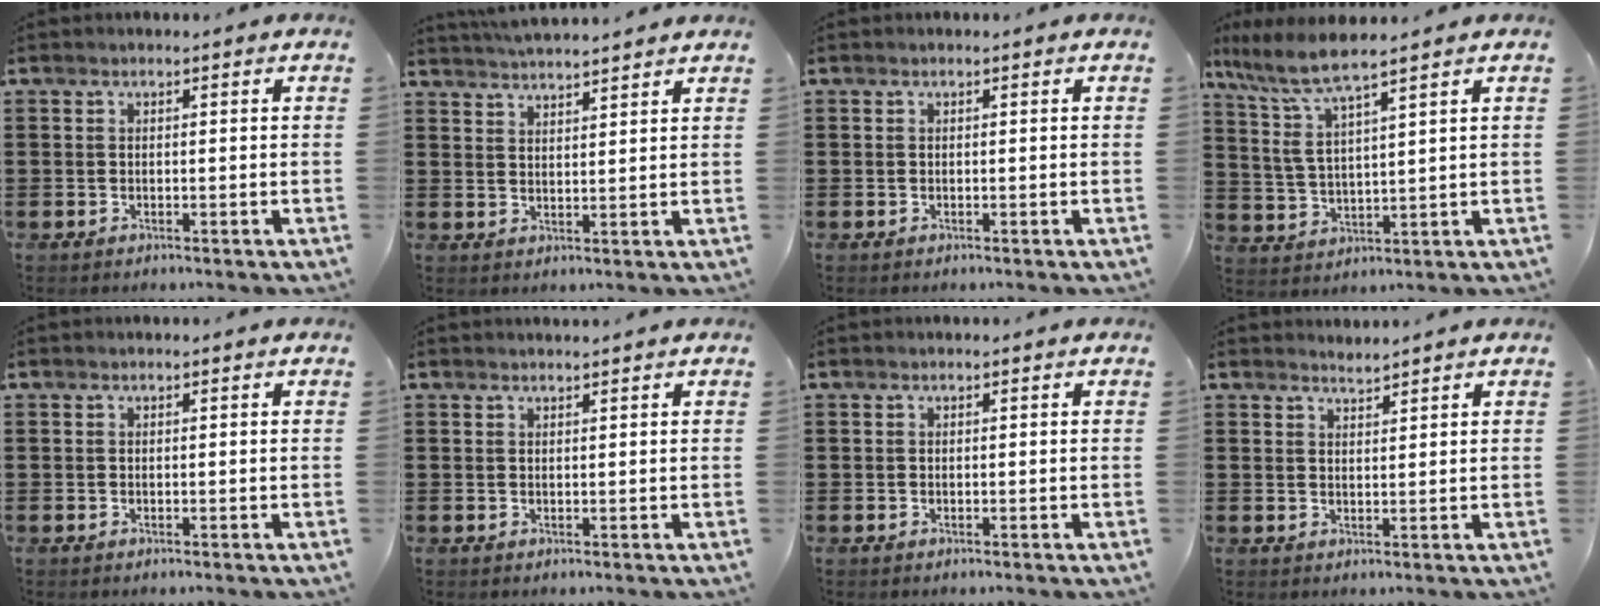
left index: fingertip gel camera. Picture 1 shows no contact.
{"total": 3.4, "force": [3.4, -0.6, 0.0], "torque": [-0.010, -0.014, 0.062]}
{"total": 0.0}
{"total": 6.7, "force": [5.0, 0.6, 4.4], "torque": [-0.113, -0.031, 0.082]}
{"total": 0.0}
{"total": 0.9, "force": [0.9, -0.1, 0.2], "torque": [-0.004, -0.002, 0.018]}
{"total": 0.0}
{"total": 1.6, "force": [1.6, -0.2, 0.1], "torque": [-0.005, 0.001, 0.032]}